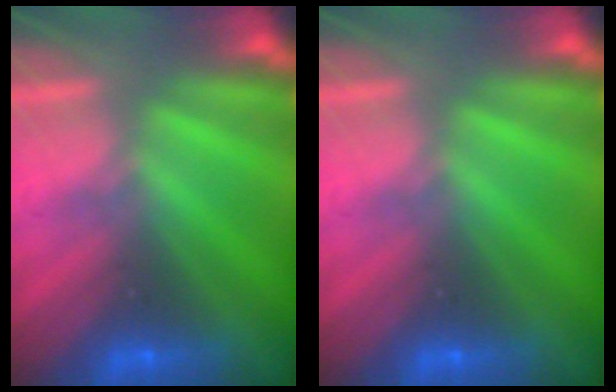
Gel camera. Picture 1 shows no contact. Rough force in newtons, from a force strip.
{"total": 0.0}